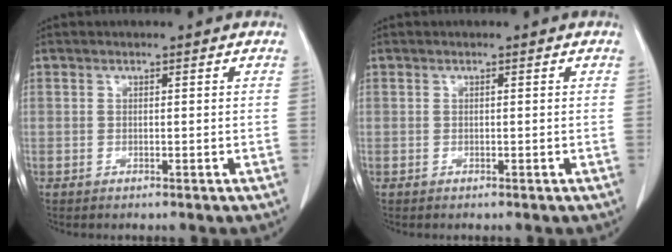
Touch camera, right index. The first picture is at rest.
{"total": 0.0}